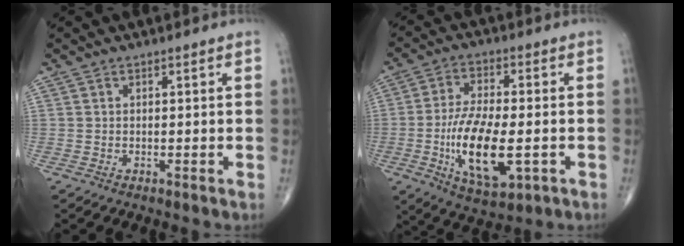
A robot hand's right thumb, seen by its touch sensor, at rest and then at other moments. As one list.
[{"total": 14.6, "force": [-3.3, 6.0, 12.9], "torque": [-0.237, -0.002, -0.049]}]